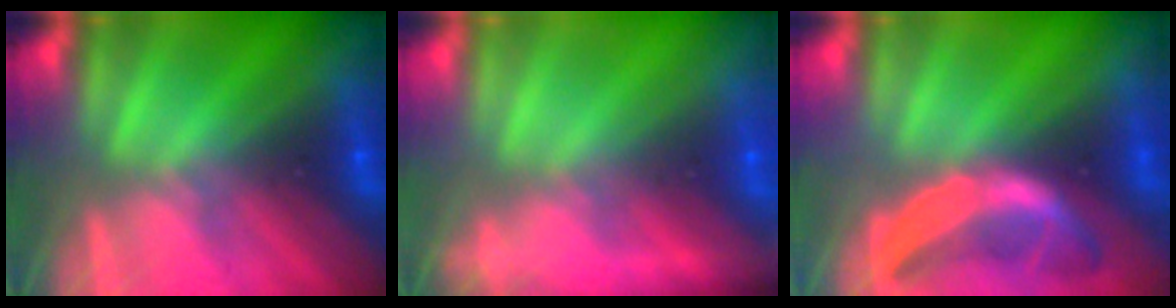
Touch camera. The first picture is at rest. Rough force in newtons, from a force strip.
{"total": 11.2}
{"total": 1.7}